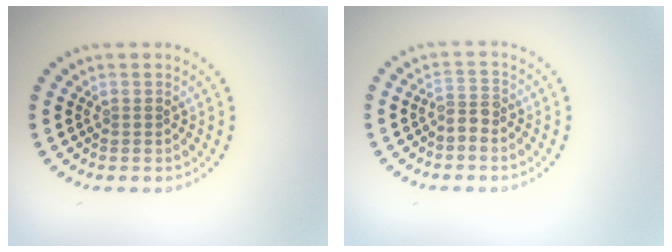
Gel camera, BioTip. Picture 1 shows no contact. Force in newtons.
{"total": 1.9, "press": 1.4, "slide": 1.3}